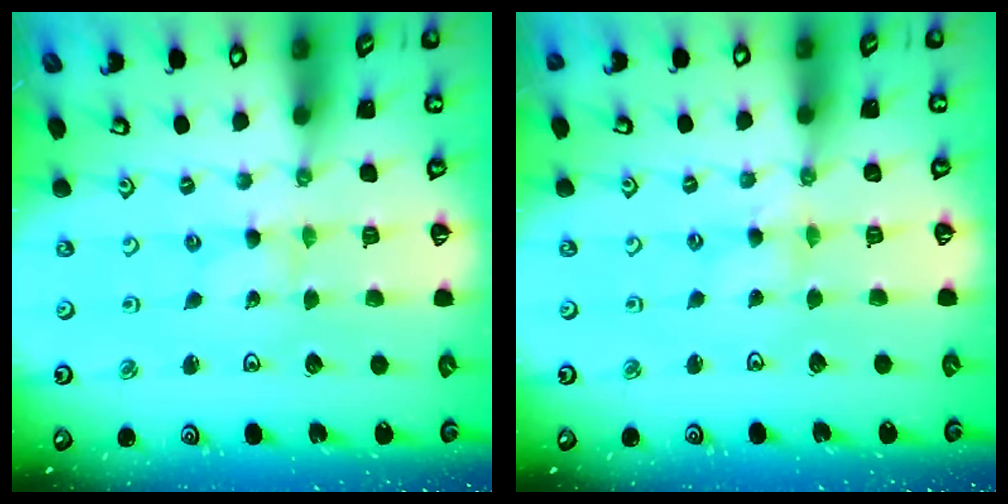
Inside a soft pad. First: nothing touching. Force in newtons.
{"total": 0.7, "press": 0.7, "slide": 0.2}